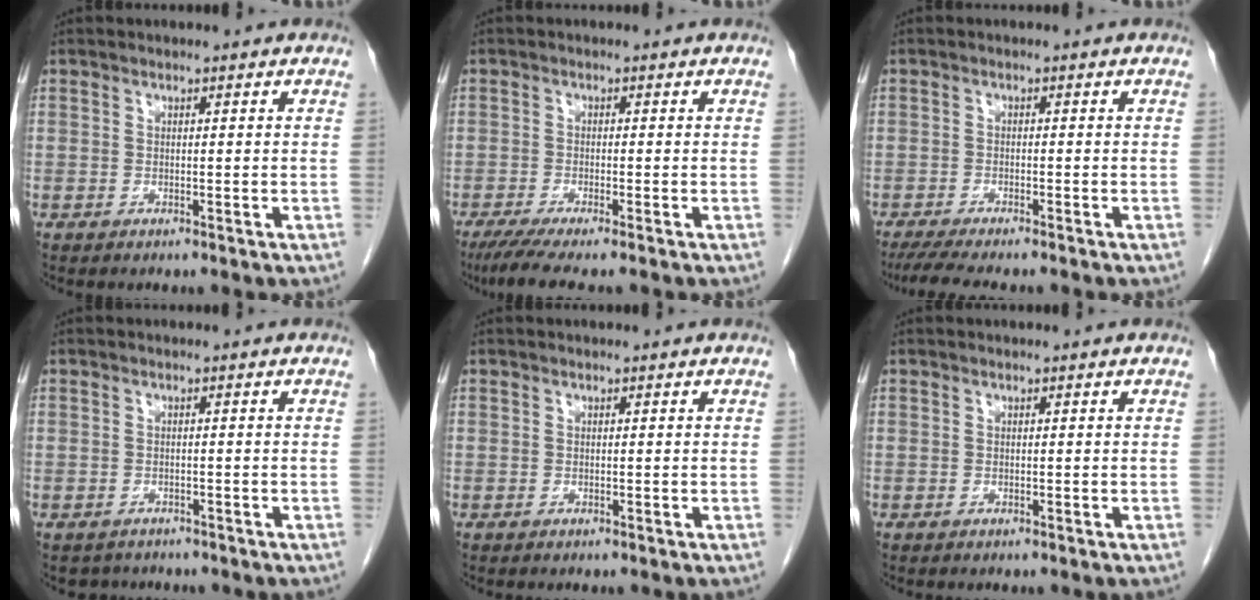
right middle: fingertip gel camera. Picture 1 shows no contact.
{"total": 5.9, "force": [-4.7, -0.1, 3.6], "torque": [-0.057, -0.015, -0.079]}
{"total": 7.4, "force": [-6.2, 0.8, 3.9], "torque": [-0.057, -0.016, -0.098]}
{"total": 2.5, "force": [-2.1, 1.2, -0.2], "torque": [-0.002, 0.001, -0.031]}
{"total": 0.0}
{"total": 0.0}